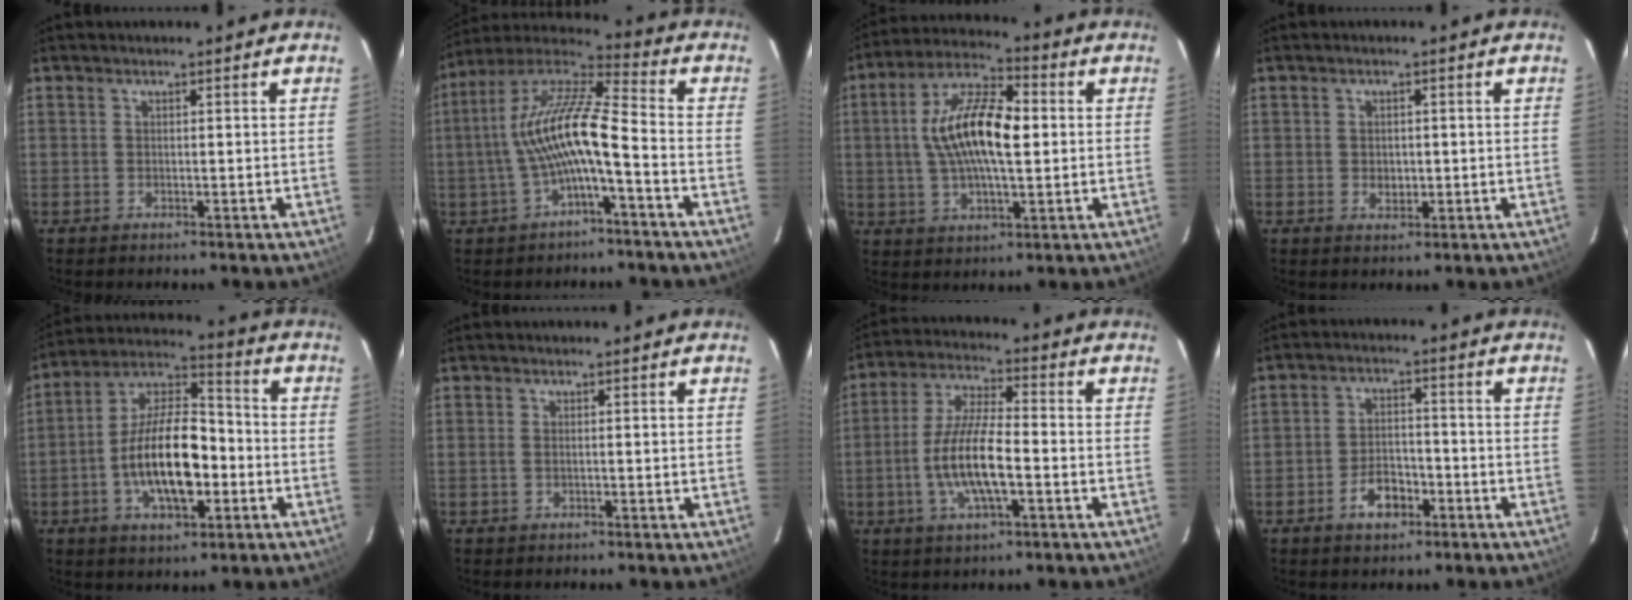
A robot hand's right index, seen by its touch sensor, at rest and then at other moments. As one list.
[{"total": 12.9, "force": [-2.8, 2.3, 12.4], "torque": [-0.245, 0.016, -0.054]}, {"total": 14.7, "force": [1.3, 5.7, 13.5], "torque": [-0.255, 0.019, 0.017]}, {"total": 2.4, "force": [-0.3, 2.0, 1.3], "torque": [-0.021, 0.001, -0.003]}, {"total": 15.8, "force": [-3.9, 7.0, 13.6], "torque": [-0.254, 0.014, -0.070]}, {"total": 0.5, "force": [-0.1, 0.3, 0.4], "torque": [-0.011, 0.000, -0.004]}, {"total": 11.5, "force": [-3.0, 3.1, 10.7], "torque": [-0.217, 0.002, -0.059]}, {"total": 5.8, "force": [-3.1, 3.6, 3.3], "torque": [-0.066, 0.013, -0.047]}]